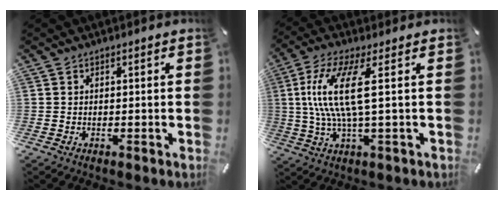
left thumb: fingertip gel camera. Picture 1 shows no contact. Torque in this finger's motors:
{"motor_torque": [-0.01, 1.38, 1.58, -0.36, 0.60]}